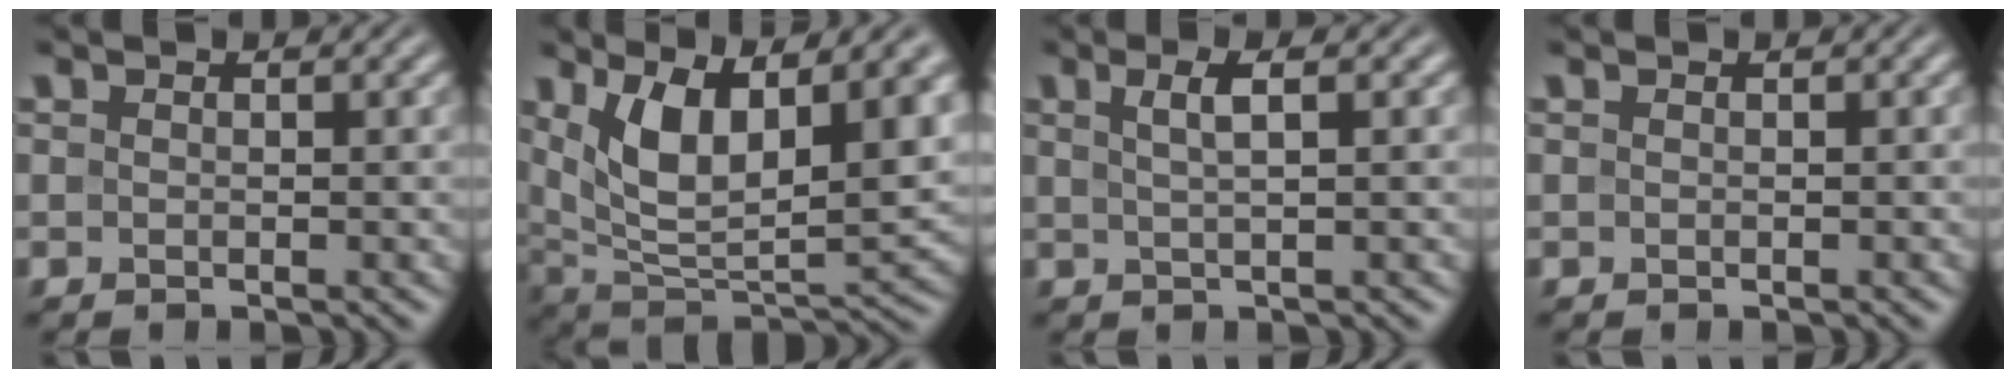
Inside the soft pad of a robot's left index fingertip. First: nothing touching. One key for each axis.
{"total": 10.5, "fx": 3.3, "fy": 4.4, "fz": 8.9, "tx": -0.170, "ty": -0.014, "tz": 0.061}
{"total": 2.8, "fx": 0.9, "fy": 0.8, "fz": 2.5, "tx": -0.034, "ty": 0.007, "tz": 0.012}
{"total": 0.0}